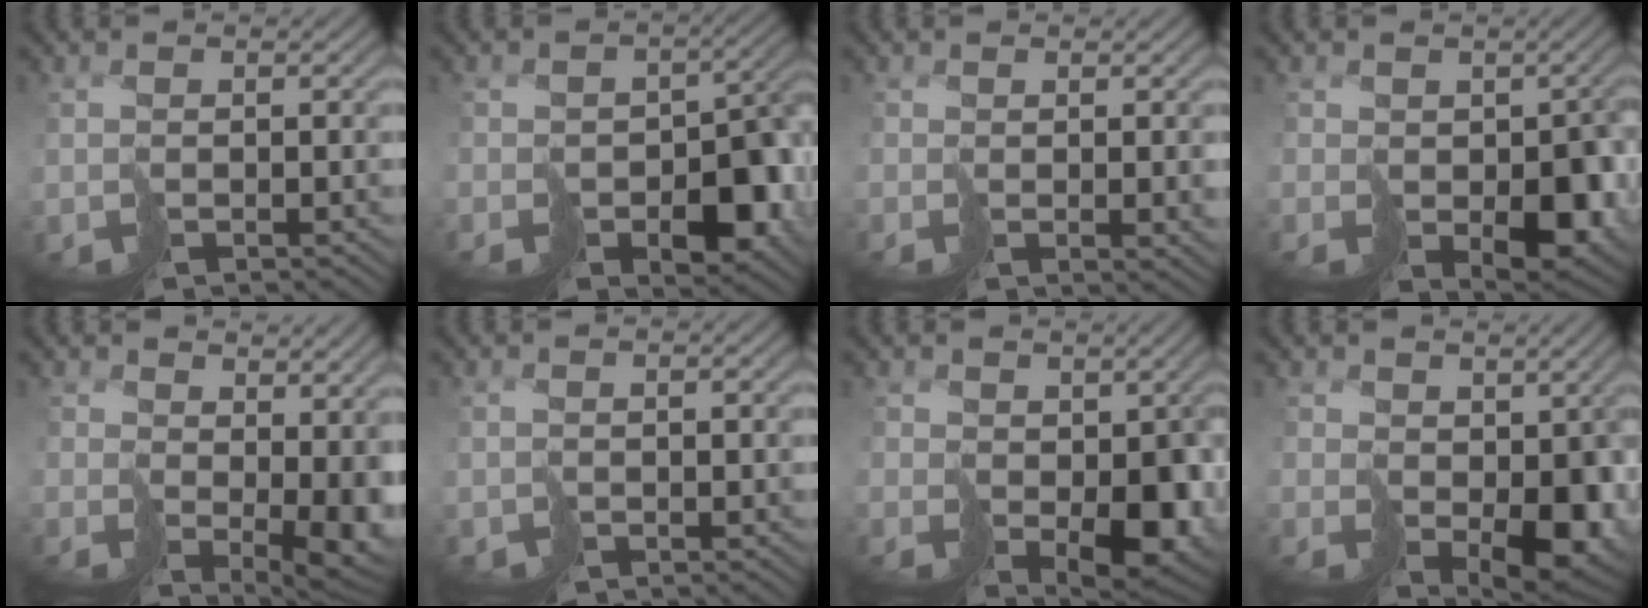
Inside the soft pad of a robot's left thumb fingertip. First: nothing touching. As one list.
[{"total": 7.1, "force": [-3.2, 4.9, 4.1], "torque": [-0.036, -0.017, -0.041]}, {"total": 1.5, "force": [0.0, 0.7, 1.3], "torque": [-0.013, -0.010, 0.010]}, {"total": 5.1, "force": [-0.3, 3.9, 3.3], "torque": [-0.040, -0.018, 0.000]}, {"total": 6.6, "force": [1.7, 3.9, 5.1], "torque": [-0.096, -0.029, 0.060]}, {"total": 0.5, "force": [-0.5, 0.2, -0.1], "torque": [0.004, -0.001, -0.010]}, {"total": 6.4, "force": [0.2, 4.7, 4.4], "torque": [-0.071, -0.032, 0.015]}, {"total": 7.6, "force": [0.4, 5.3, 5.3], "torque": [-0.096, -0.036, 0.022]}]